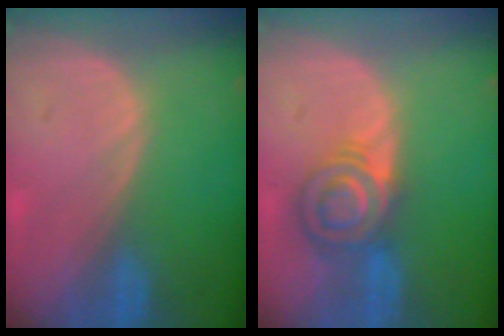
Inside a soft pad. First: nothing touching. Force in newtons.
{"total": 6.4, "press": 6.2, "slide": 1.6}